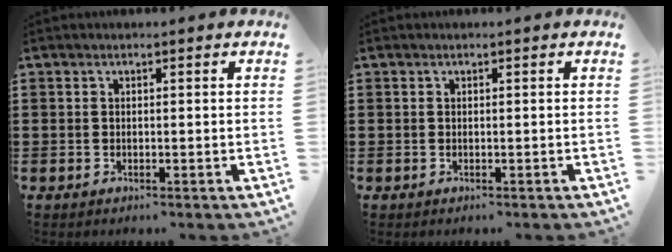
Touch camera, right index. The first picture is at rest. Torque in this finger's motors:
{"motor_torque": [-0.25, -0.38, 0.00, -0.01]}